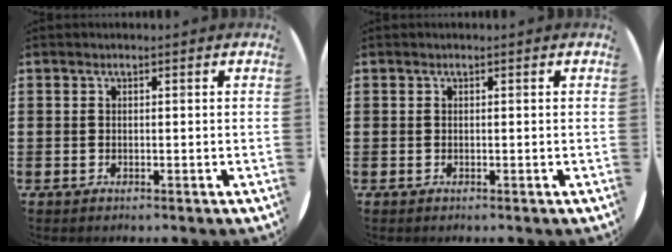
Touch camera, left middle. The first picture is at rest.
{"total": 0.0}